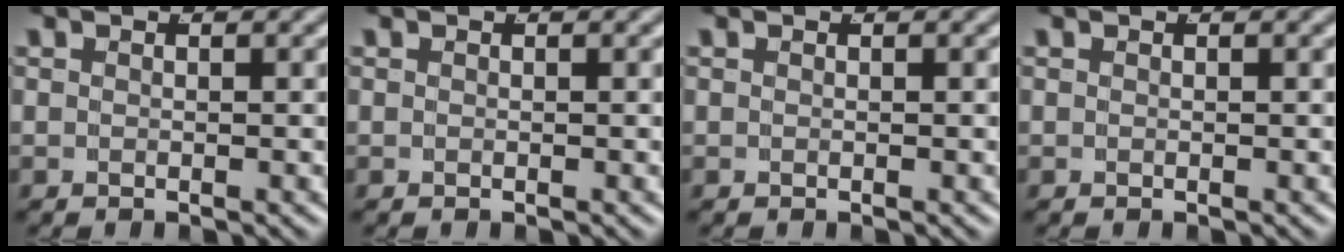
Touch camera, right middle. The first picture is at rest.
{"total": 0.0}
{"total": 0.0}
{"total": 0.0}